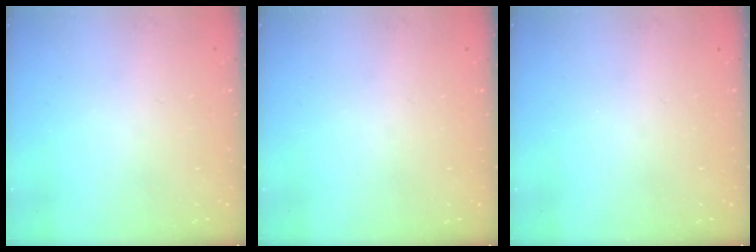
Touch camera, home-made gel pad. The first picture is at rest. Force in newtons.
{"total": 0.0}
{"total": 0.0}